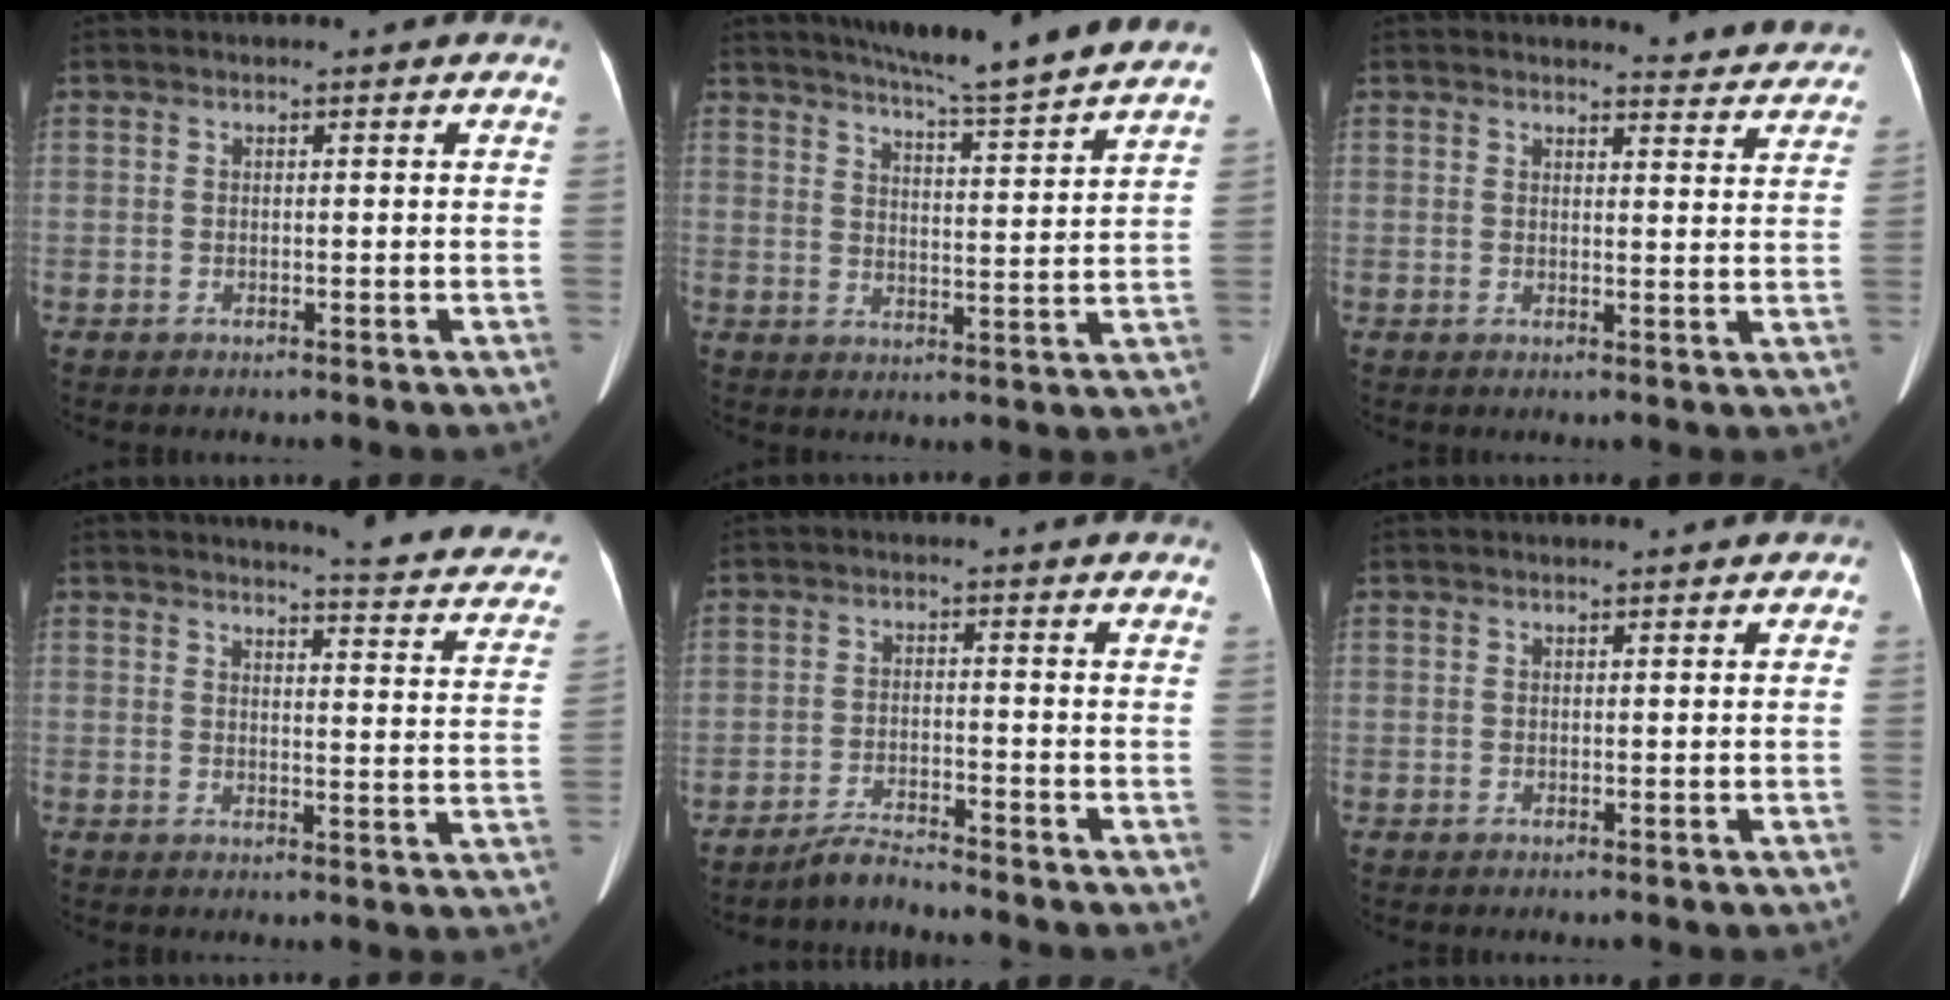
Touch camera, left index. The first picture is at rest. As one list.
[{"total": 13.4, "force": [12.2, -1.2, 5.4], "torque": [-0.092, -0.012, 0.163]}, {"total": 7.1, "force": [7.1, 1.1, 0.3], "torque": [0.011, -0.020, 0.060]}, {"total": 14.8, "force": [13.9, 1.4, 4.8], "torque": [-0.037, -0.071, 0.129]}, {"total": 3.4, "force": [-3.4, -0.5, 0.3], "torque": [-0.012, -0.020, -0.062]}, {"total": 0.0}]